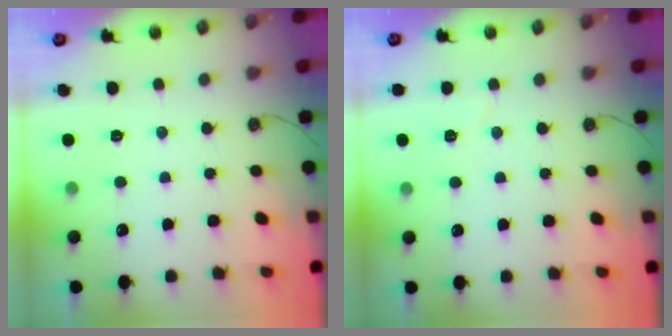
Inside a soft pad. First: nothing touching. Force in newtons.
{"total": 3.5, "press": 3.3, "slide": 1.1}